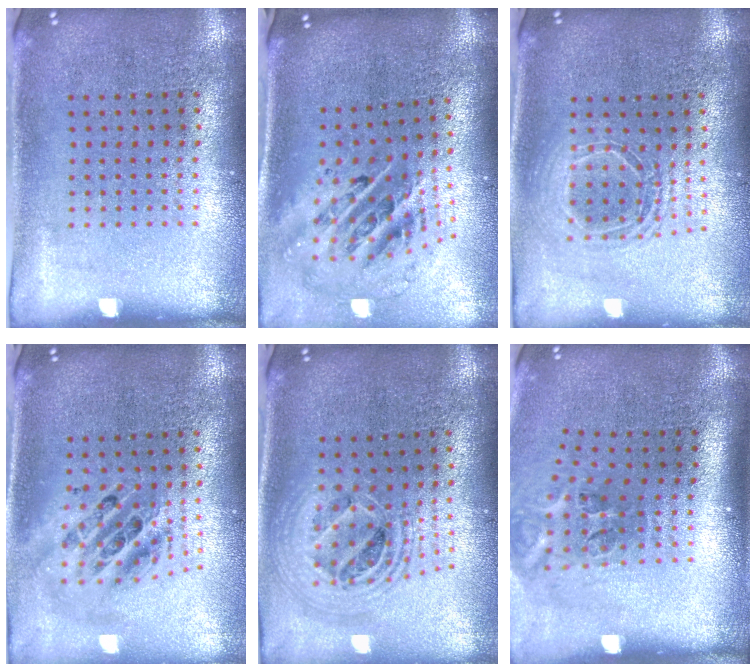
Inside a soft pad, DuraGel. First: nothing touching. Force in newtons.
{"total": 2.6, "press": 1.8, "slide": 1.9}
{"total": 1.7, "press": 1.4, "slide": 0.9}
{"total": 2.1, "press": 1.6, "slide": 1.4}
{"total": 2.2, "press": 1.7, "slide": 1.4}
{"total": 2.2, "press": 1.4, "slide": 1.7}